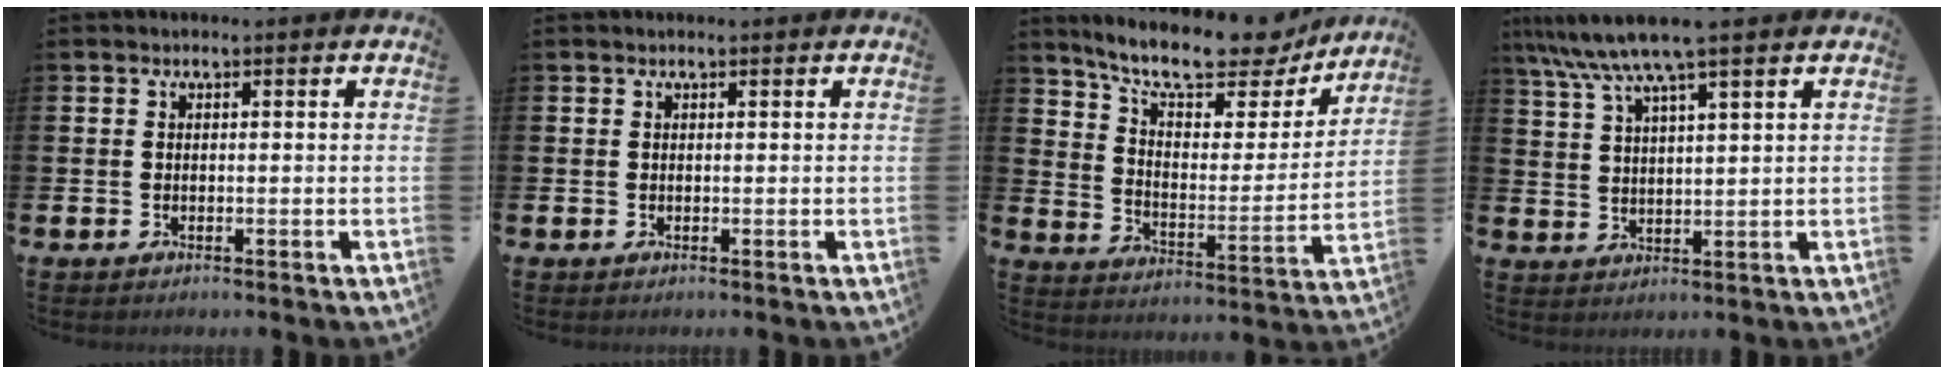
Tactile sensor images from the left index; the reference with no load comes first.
{"total": 0.0}
{"total": 11.5, "force": [10.2, 2.7, 4.7], "torque": [-0.111, -0.069, 0.172]}
{"total": 7.7, "force": [6.4, 0.3, 4.3], "torque": [-0.104, -0.018, 0.113]}